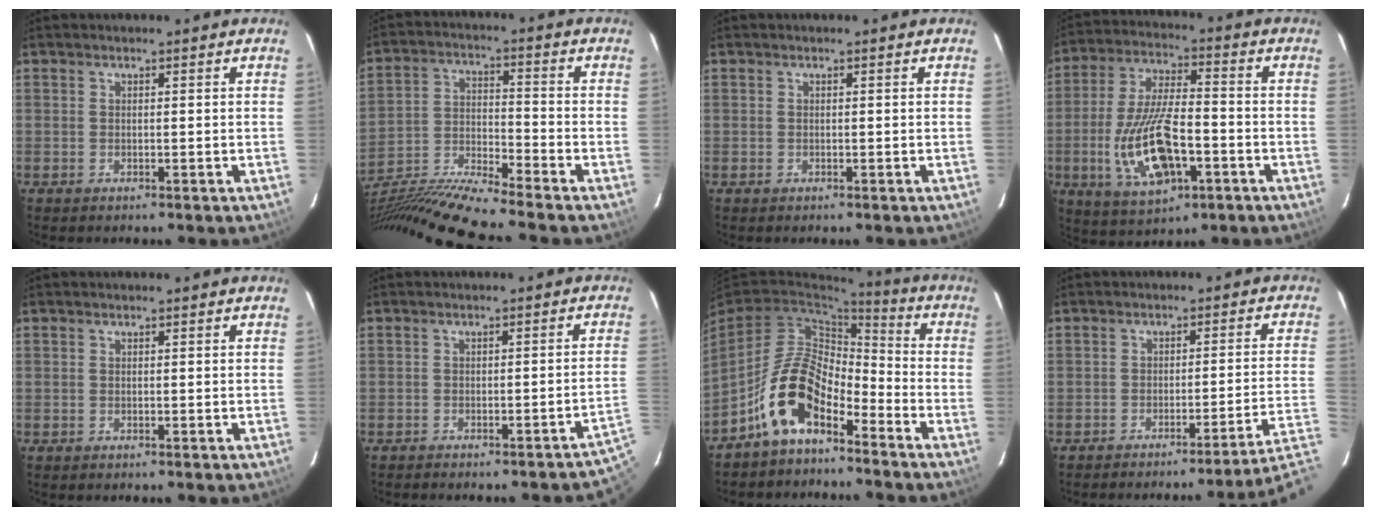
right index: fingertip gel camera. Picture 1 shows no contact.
{"total": 17.0, "force": [-15.4, -2.3, 7.0], "torque": [-0.143, -0.034, -0.293]}
{"total": 0.0}
{"total": 16.0, "force": [-4.8, 6.5, 13.7], "torque": [-0.291, -0.009, -0.078]}
{"total": 0.0}
{"total": 7.6, "force": [-6.0, 0.3, 4.6], "torque": [-0.053, 0.000, -0.067]}
{"total": 11.6, "force": [-7.2, 5.3, 7.4], "torque": [-0.145, 0.020, -0.138]}
{"total": 8.9, "force": [-7.0, -4.7, 3.0], "torque": [-0.038, -0.020, -0.092]}